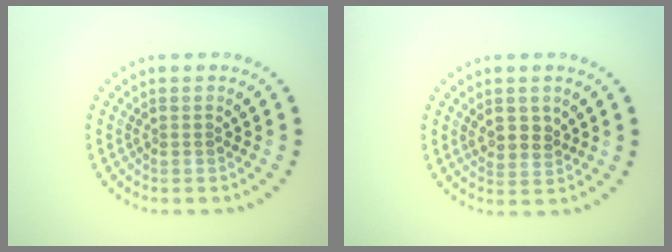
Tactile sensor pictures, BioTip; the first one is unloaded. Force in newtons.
{"total": 2.4, "press": 2.2, "slide": 0.8}